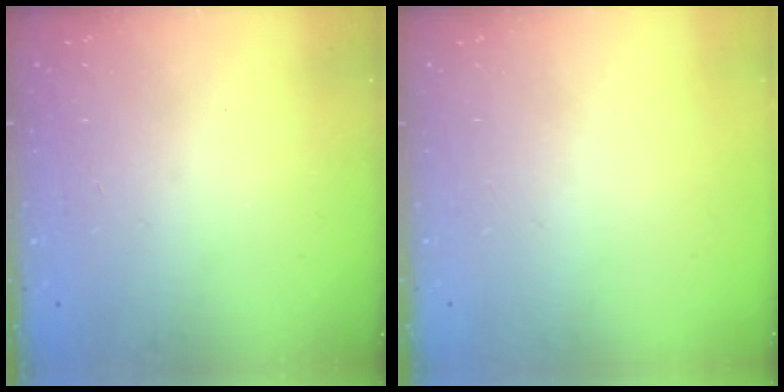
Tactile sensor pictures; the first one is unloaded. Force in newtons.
{"total": 0.0}